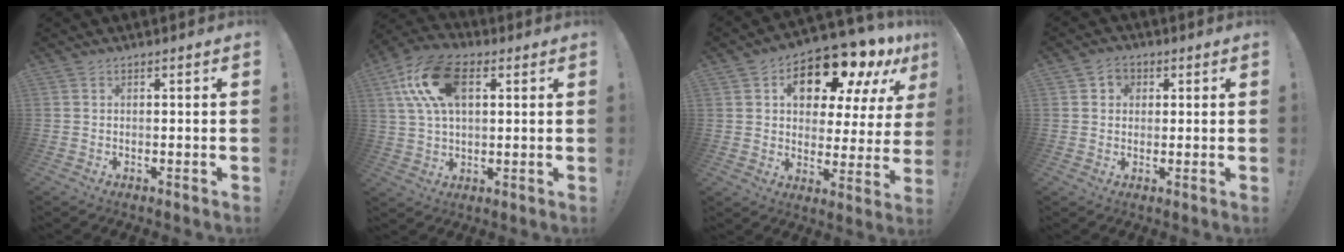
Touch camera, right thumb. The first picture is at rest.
{"total": 17.3, "force": [5.8, 10.2, 12.7], "torque": [-0.231, -0.004, 0.105]}
{"total": 16.0, "force": [10.1, 7.5, 9.9], "torque": [-0.144, -0.070, 0.167]}
{"total": 4.1, "force": [1.2, 3.7, 1.2], "torque": [-0.015, 0.000, 0.021]}